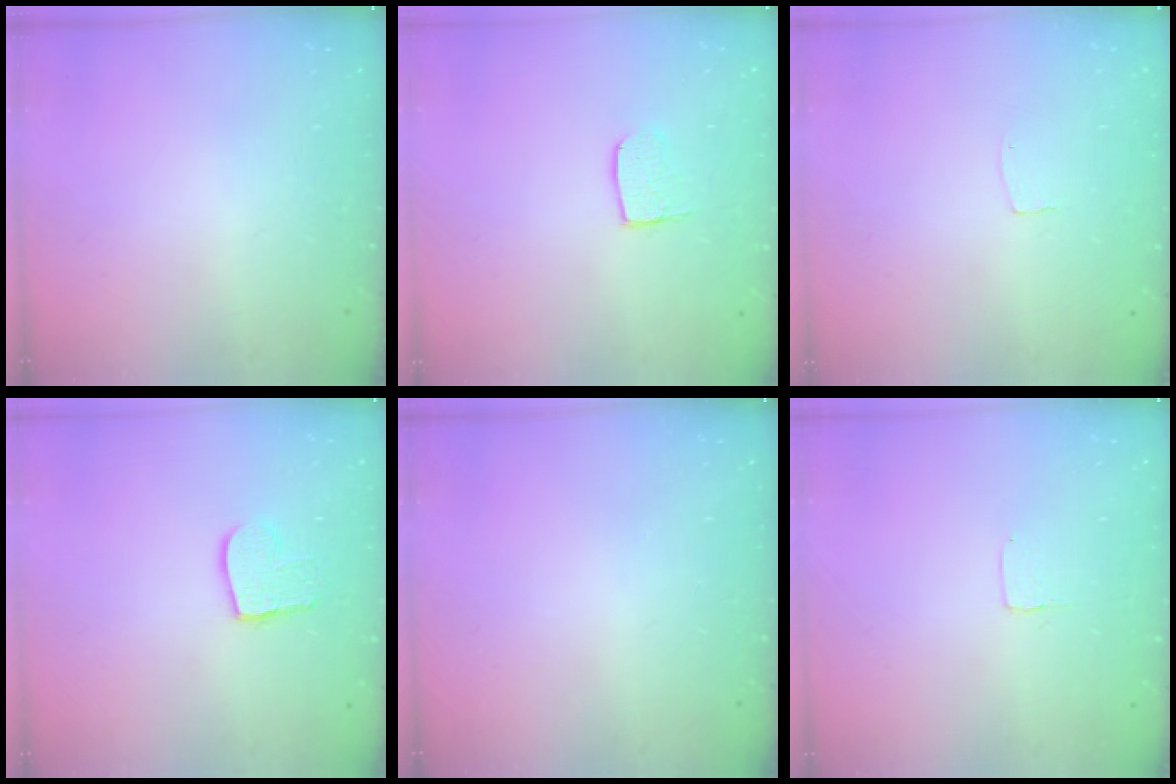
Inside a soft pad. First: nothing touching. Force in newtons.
{"total": 5.8, "press": 5.8, "slide": 0.4}
{"total": 3.0, "press": 3.0, "slide": 0.2}
{"total": 9.9, "press": 9.9, "slide": 0.8}
{"total": 0.0}
{"total": 3.1, "press": 3.1, "slide": 0.2}